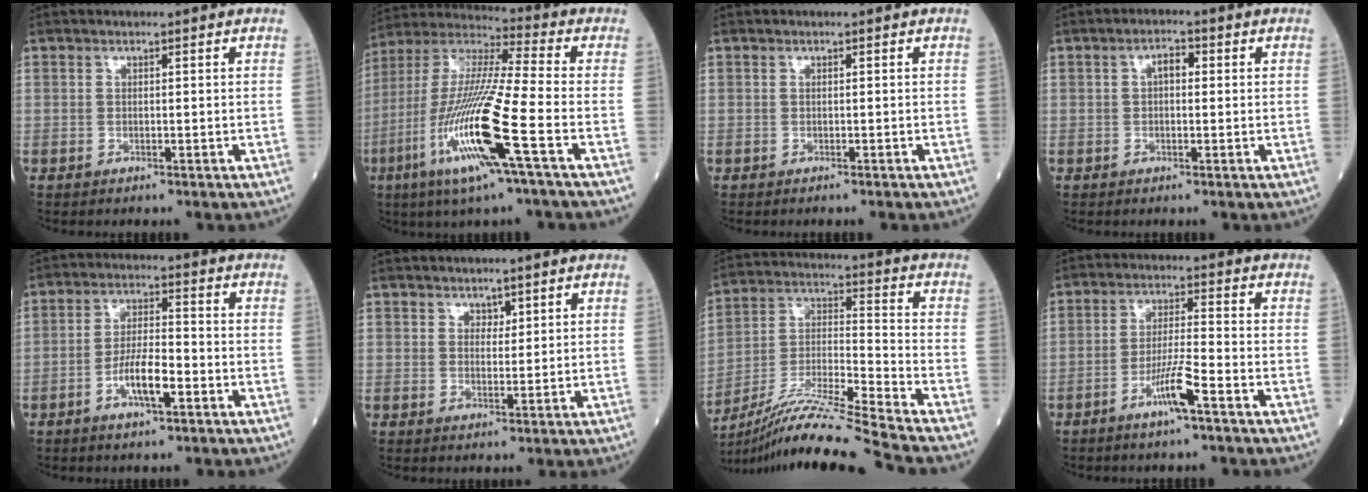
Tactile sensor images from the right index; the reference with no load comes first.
{"total": 18.6, "force": [-6.8, 0.1, 17.3], "torque": [-0.373, -0.028, -0.136]}
{"total": 0.7, "force": [-0.6, 0.0, 0.4], "torque": [-0.007, 0.000, -0.005]}
{"total": 2.2, "force": [0.4, 1.0, 1.9], "torque": [-0.027, 0.010, 0.005]}
{"total": 6.4, "force": [-2.8, 1.5, 5.6], "torque": [-0.111, 0.005, -0.050]}
{"total": 1.6, "force": [1.2, 0.9, 0.6], "torque": [-0.004, -0.001, 0.021]}
{"total": 18.9, "force": [-16.6, -2.9, 8.5], "torque": [-0.173, -0.019, -0.294]}
{"total": 5.9, "force": [-3.4, -0.4, 4.9], "torque": [-0.096, -0.003, -0.064]}